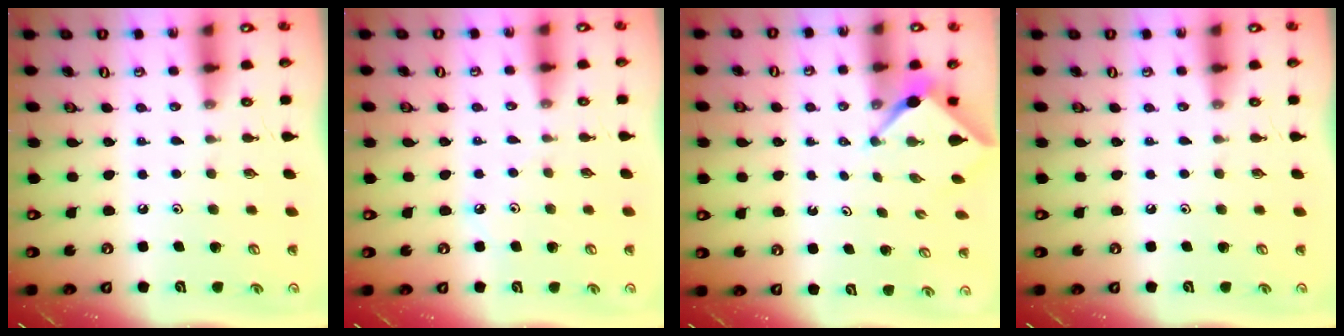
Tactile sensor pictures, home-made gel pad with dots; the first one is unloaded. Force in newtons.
{"total": 3.0, "press": 2.9, "slide": 0.4}
{"total": 2.4, "press": 2.4, "slide": 0.3}
{"total": 0.0}